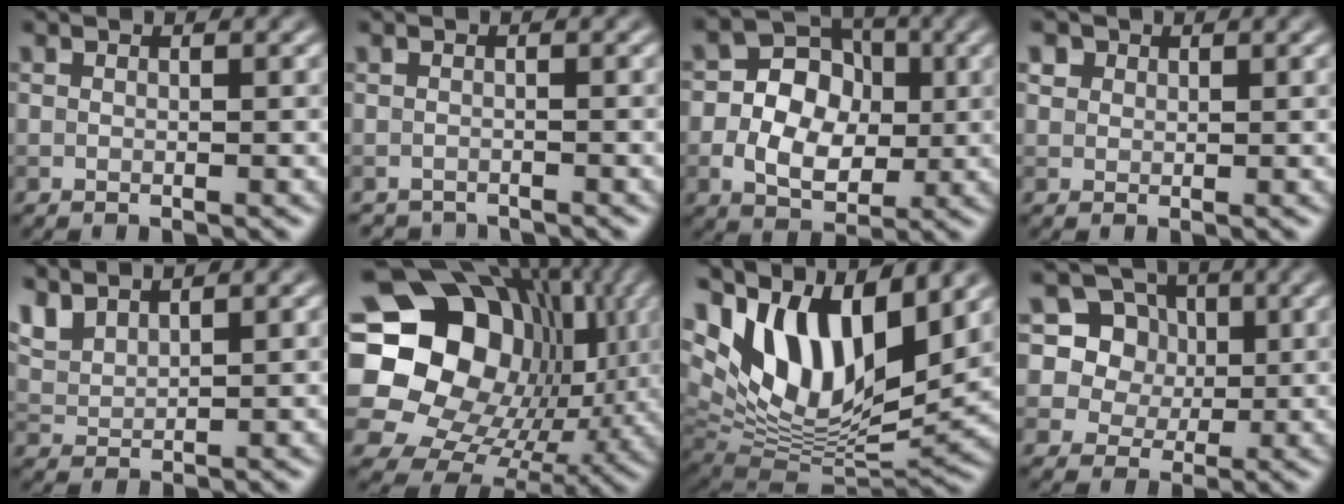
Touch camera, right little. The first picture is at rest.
{"total": 1.8, "force": [-1.7, 0.2, -0.3], "torque": [0.014, -0.007, -0.026]}
{"total": 7.3, "force": [-0.2, 5.9, 4.3], "torque": [-0.059, 0.008, -0.011]}
{"total": 1.5, "force": [0.9, 1.1, 0.3], "torque": [-0.005, -0.004, 0.015]}
{"total": 3.4, "force": [2.8, 1.1, 1.5], "torque": [-0.042, 0.009, 0.063]}
{"total": 21.1, "force": [4.0, 17.3, 11.3], "torque": [-0.219, 0.010, 0.070]}
{"total": 12.4, "force": [5.6, 5.9, 9.4], "torque": [-0.170, -0.003, 0.105]}
{"total": 9.8, "force": [4.1, 8.1, 3.6], "torque": [-0.093, 0.024, 0.061]}